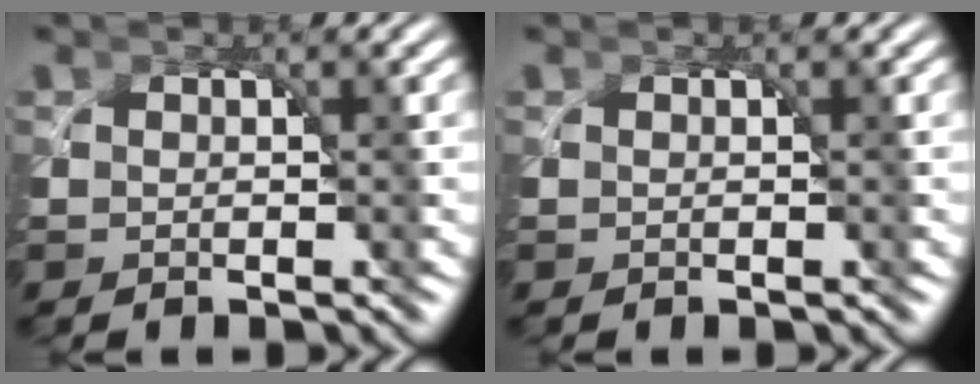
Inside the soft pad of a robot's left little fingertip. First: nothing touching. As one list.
[{"total": 0.0}]